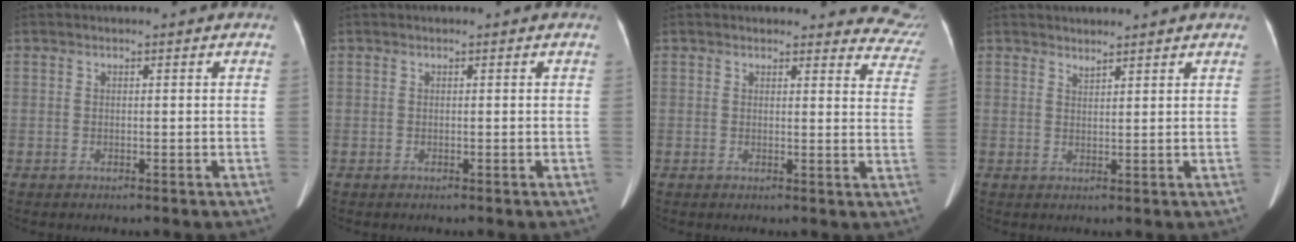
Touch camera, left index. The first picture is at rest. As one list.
[{"total": 0.0}, {"total": 12.4, "force": [12.0, 2.8, 0.8], "torque": [0.049, -0.084, 0.079]}, {"total": 2.6, "force": [2.5, 0.4, 0.5], "torque": [-0.010, -0.008, 0.029]}]